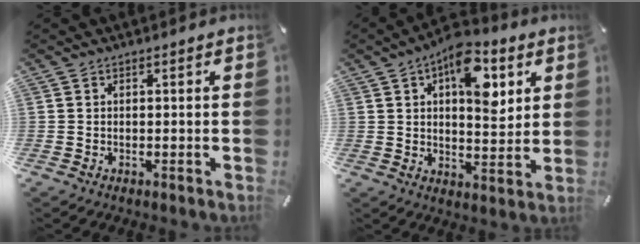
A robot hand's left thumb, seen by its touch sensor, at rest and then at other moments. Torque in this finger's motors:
{"motor_torque": [1.56, 1.48, 0.38, -0.12, 0.05]}